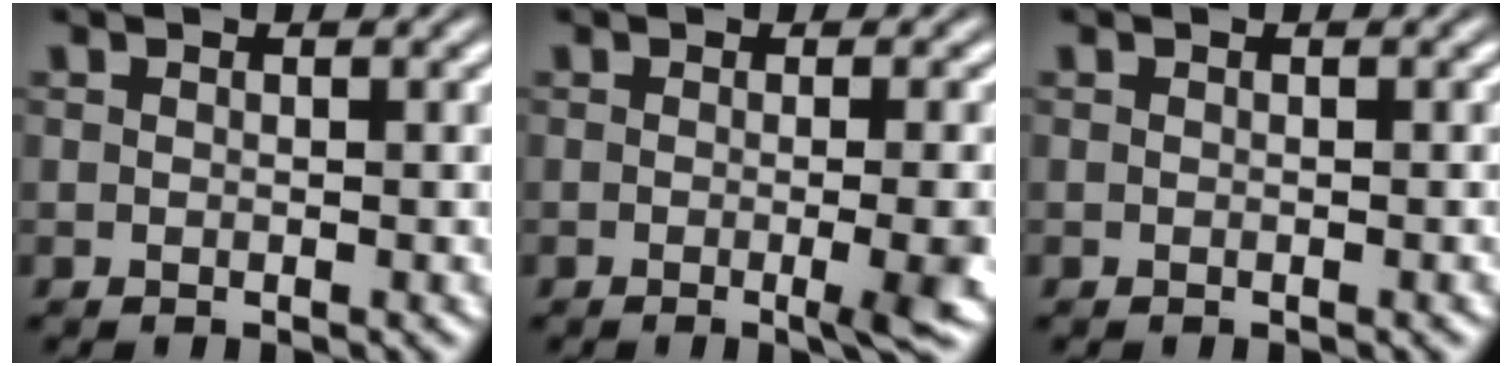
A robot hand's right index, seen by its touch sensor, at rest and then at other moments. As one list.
[{"total": 3.7, "force": [-0.9, 0.2, 3.6], "torque": [-0.043, -0.003, -0.017]}, {"total": 0.0}]